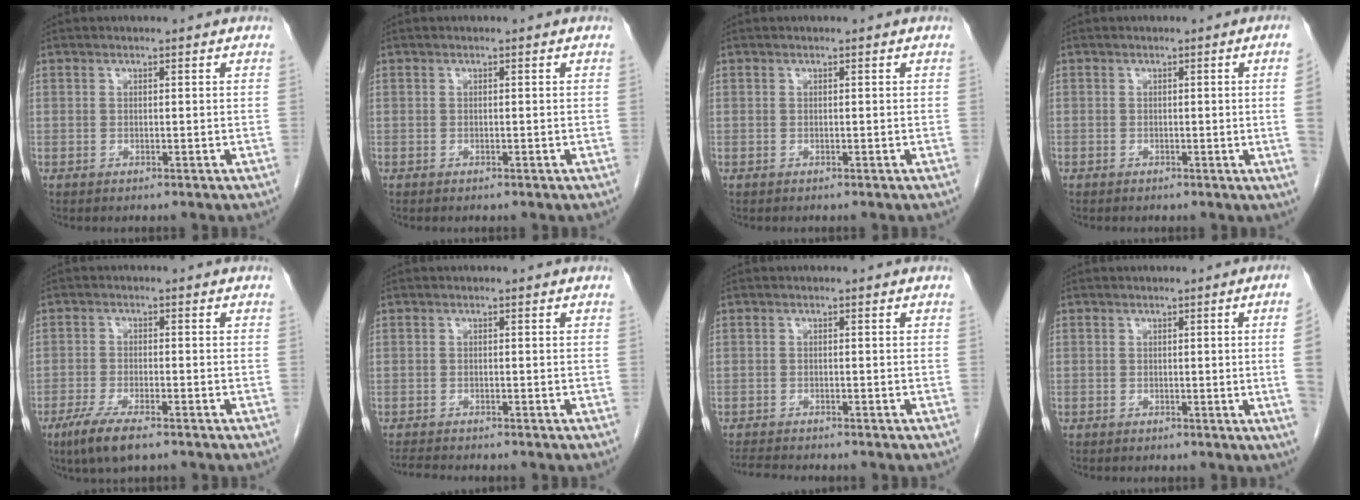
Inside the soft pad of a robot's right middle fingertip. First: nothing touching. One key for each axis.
{"total": 0.0}
{"total": 0.0}
{"total": 3.7, "fx": -0.3, "fy": -1.5, "fz": 3.3, "tx": -0.043, "ty": -0.005, "tz": -0.004}
{"total": 6.4, "fx": -4.2, "fy": 1.1, "fz": 4.7, "tx": -0.093, "ty": -0.015, "tz": -0.071}
{"total": 2.6, "fx": -2.5, "fy": 0.1, "fz": 0.8, "tx": -0.015, "ty": -0.011, "tz": -0.042}
{"total": 3.7, "fx": -3.5, "fy": 0.2, "fz": 1.3, "tx": -0.020, "ty": -0.014, "tz": -0.058}
{"total": 5.0, "fx": -0.3, "fy": -1.9, "fz": 4.6, "tx": -0.052, "ty": -0.009, "tz": -0.004}